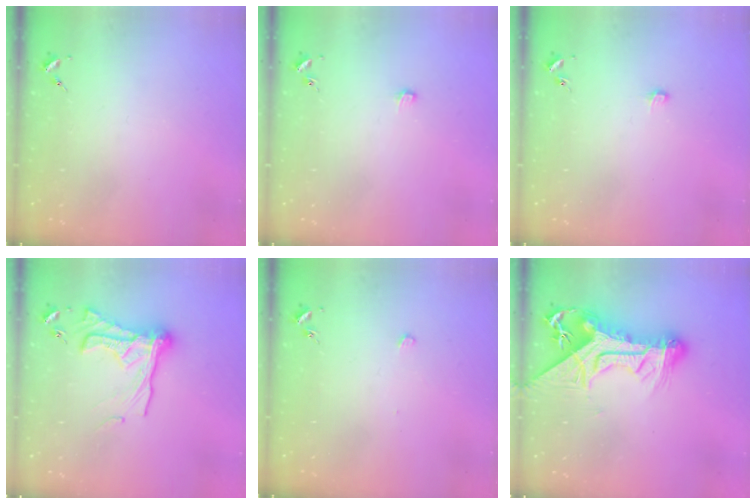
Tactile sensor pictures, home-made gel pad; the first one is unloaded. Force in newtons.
{"total": 3.8, "press": 3.7, "slide": 0.3}
{"total": 3.9, "press": 3.9, "slide": 0.3}
{"total": 16.5, "press": 16.4, "slide": 1.5}
{"total": 2.7, "press": 2.6, "slide": 0.3}
{"total": 19.4, "press": 19.4, "slide": 1.4}